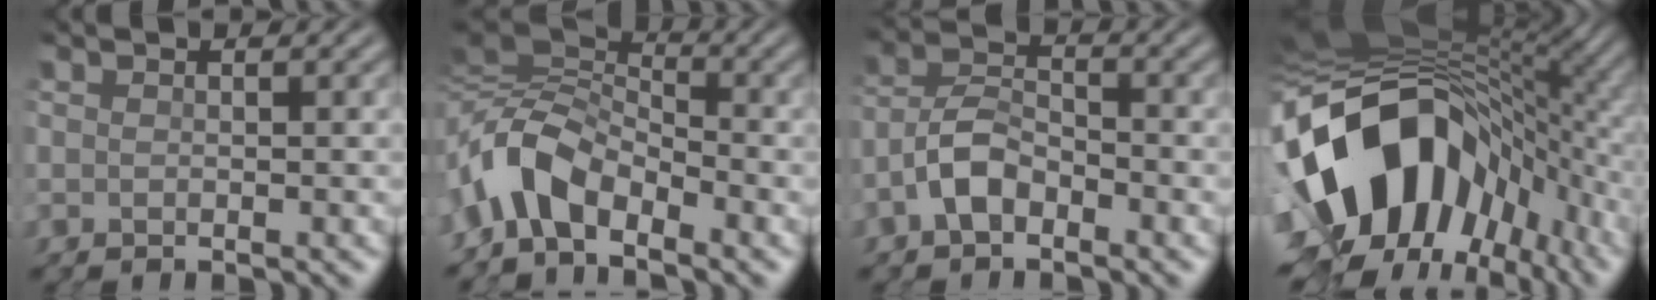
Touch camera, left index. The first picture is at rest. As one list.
[{"total": 5.5, "force": [-2.2, 2.8, 4.1], "torque": [-0.086, 0.010, -0.055]}, {"total": 3.4, "force": [-2.0, 1.6, 2.1], "torque": [-0.042, 0.014, -0.047]}, {"total": 18.0, "force": [-2.8, 12.1, 13.0], "torque": [-0.238, -0.013, -0.042]}]